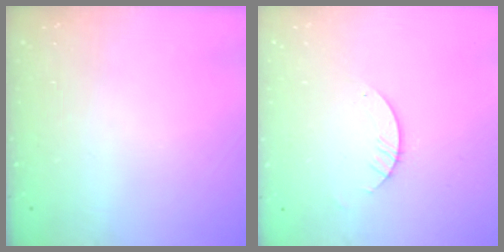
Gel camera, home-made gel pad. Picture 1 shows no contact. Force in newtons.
{"total": 2.8, "press": 2.8, "slide": 0.2}